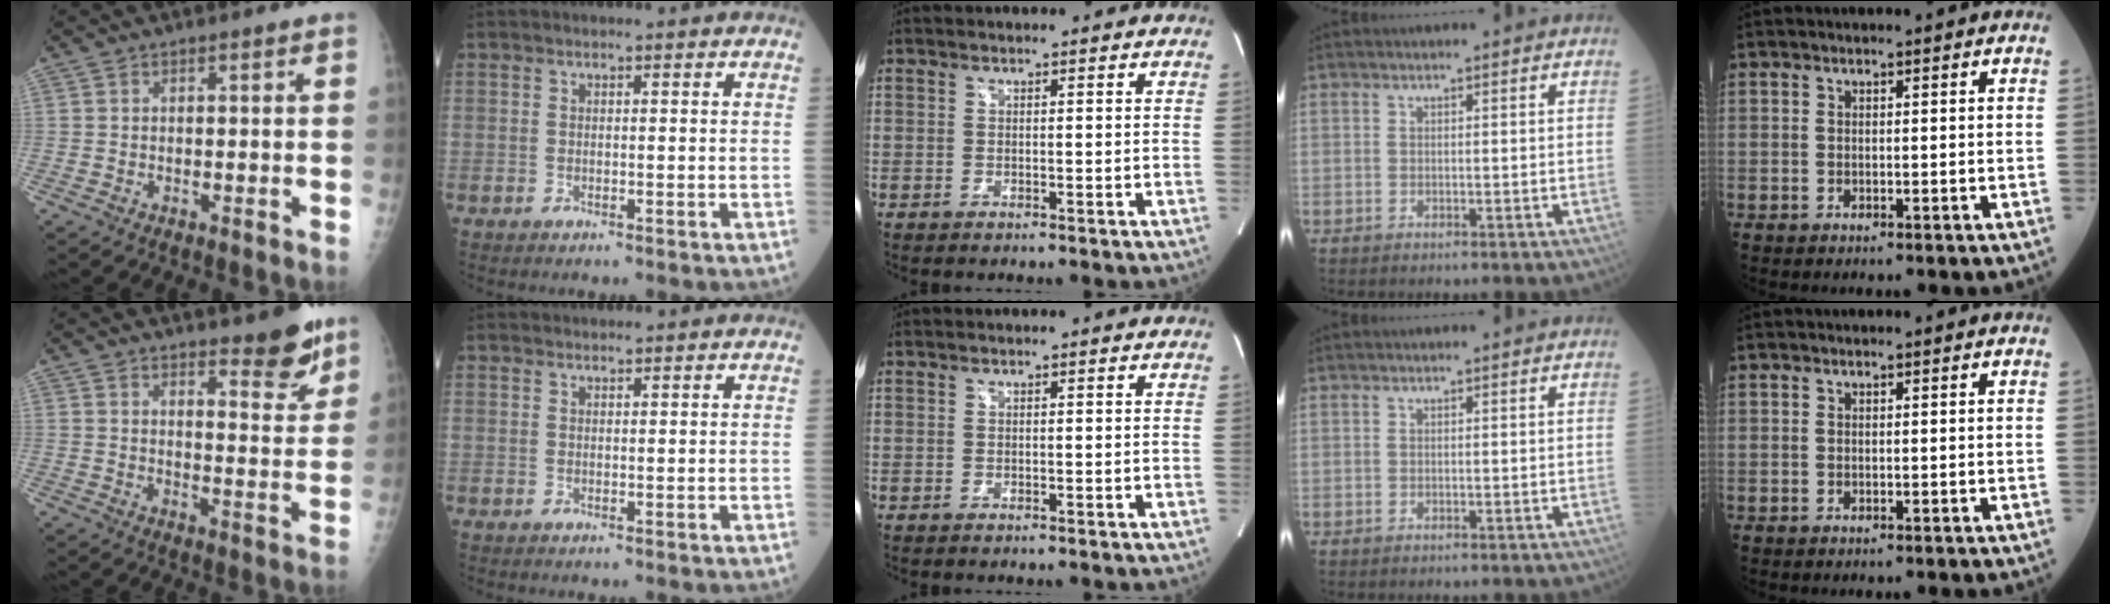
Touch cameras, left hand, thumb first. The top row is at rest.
{"thumb": {"total": 8.1, "force": [6.2, 2.0, 4.9], "torque": [-0.042, -0.050, 0.091]}, "index": {"total": 0.7, "force": [0.7, 0.0, -0.1], "torque": [-0.005, 0.001, 0.014]}}